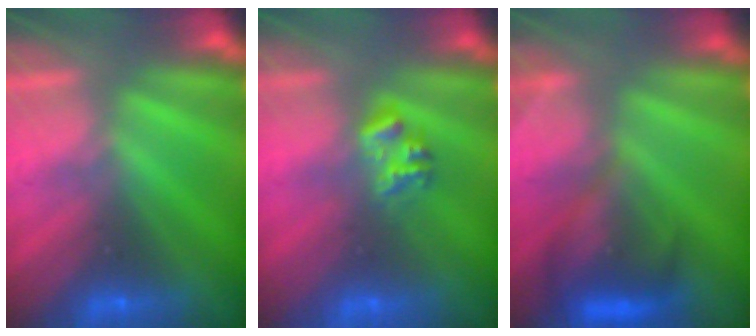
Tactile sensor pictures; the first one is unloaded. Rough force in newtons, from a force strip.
{"total": 2.3}
{"total": 5.9}